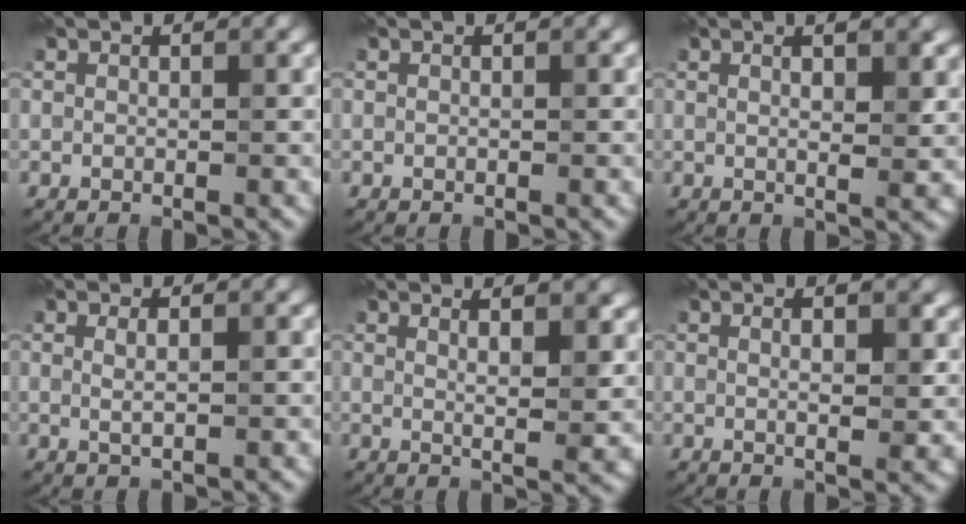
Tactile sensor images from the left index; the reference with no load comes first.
{"total": 0.0}
{"total": 4.4, "force": [1.5, 1.4, 3.8], "torque": [-0.037, 0.009, 0.008]}
{"total": 1.2, "force": [0.3, 0.4, 1.1], "torque": [-0.018, -0.001, 0.004]}
{"total": 6.3, "force": [3.2, 2.1, 5.0], "torque": [-0.043, 0.020, 0.025]}
{"total": 3.7, "force": [1.2, 1.2, 3.2], "torque": [-0.028, 0.007, 0.005]}